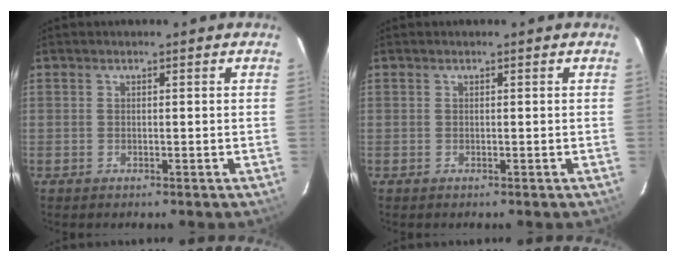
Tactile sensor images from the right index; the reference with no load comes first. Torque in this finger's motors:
{"motor_torque": [0.00, 0.00, 0.00, 0.00]}